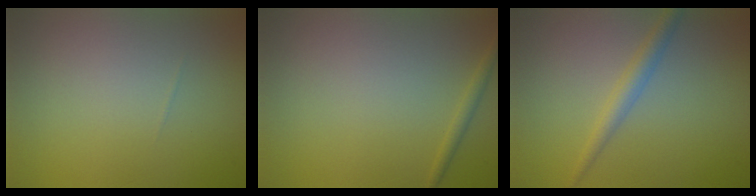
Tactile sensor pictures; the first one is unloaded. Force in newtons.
{"total": 1.0, "press": 1.0, "slide": 0.1}
{"total": 2.2, "press": 2.2, "slide": 0.0}